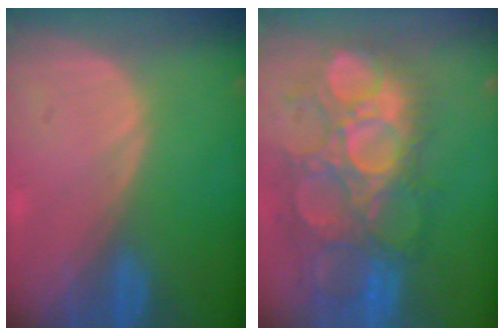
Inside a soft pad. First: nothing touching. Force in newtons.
{"total": 12.4, "press": 11.6, "slide": 4.3}